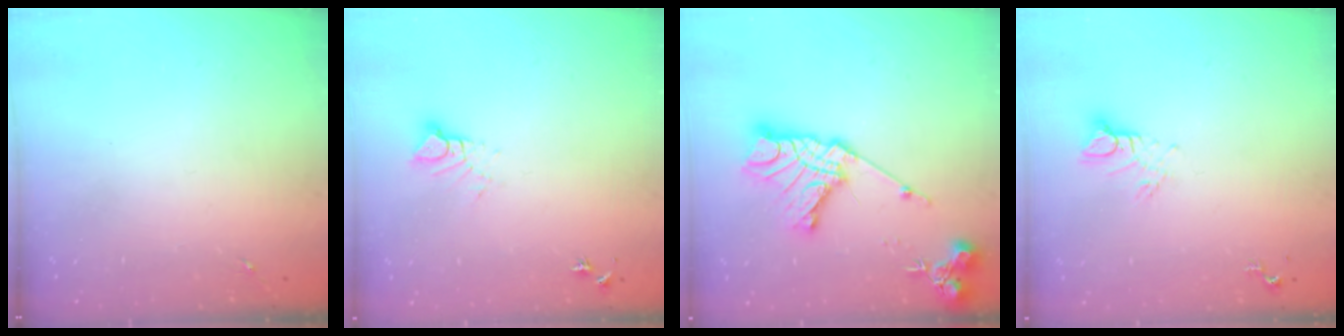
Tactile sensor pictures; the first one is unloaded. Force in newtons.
{"total": 6.3, "press": 6.3, "slide": 0.5}
{"total": 20.3, "press": 20.3, "slide": 1.8}
{"total": 6.0, "press": 6.0, "slide": 0.2}